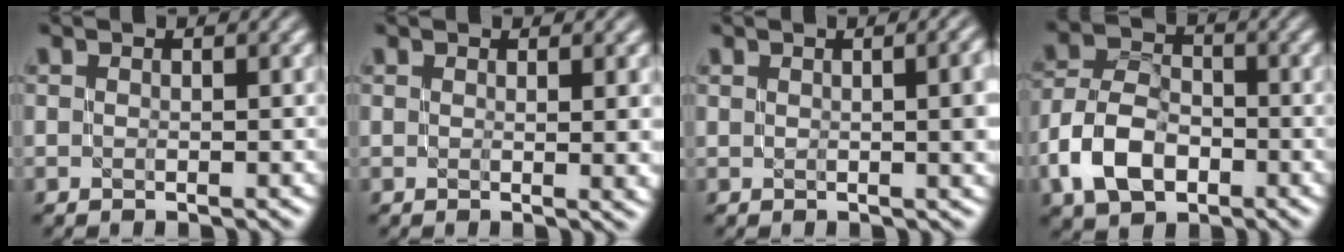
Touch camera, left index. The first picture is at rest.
{"total": 2.1, "force": [0.5, 0.4, 2.0], "torque": [-0.021, -0.005, 0.009]}
{"total": 4.8, "force": [0.6, 1.9, 4.4], "torque": [-0.035, 0.007, 0.015]}
{"total": 6.3, "force": [-2.8, 4.1, 3.9], "torque": [-0.079, 0.006, -0.060]}